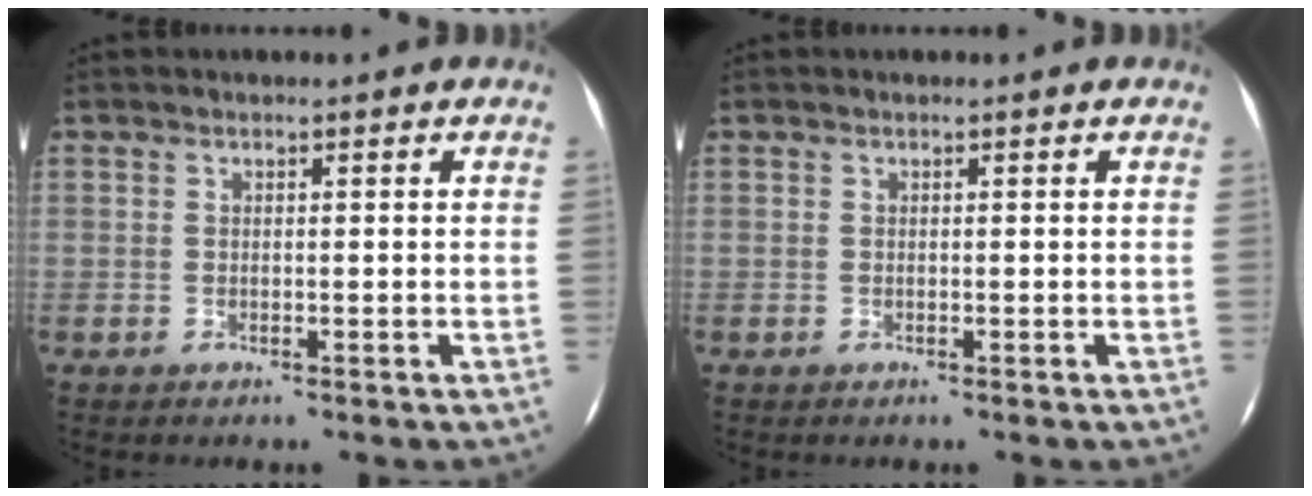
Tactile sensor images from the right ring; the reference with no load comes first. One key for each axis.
{"total": 0.0}